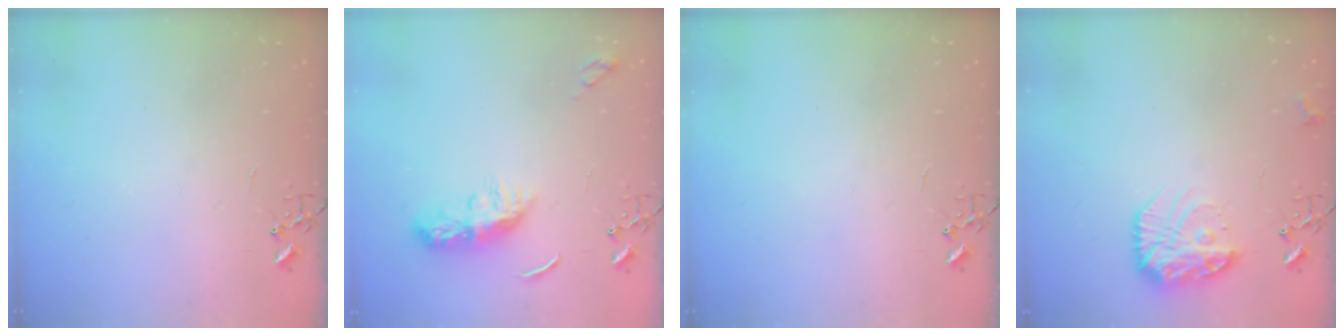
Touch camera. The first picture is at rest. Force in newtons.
{"total": 8.9, "press": 8.9, "slide": 0.6}
{"total": 0.0}
{"total": 16.1, "press": 16.0, "slide": 1.4}